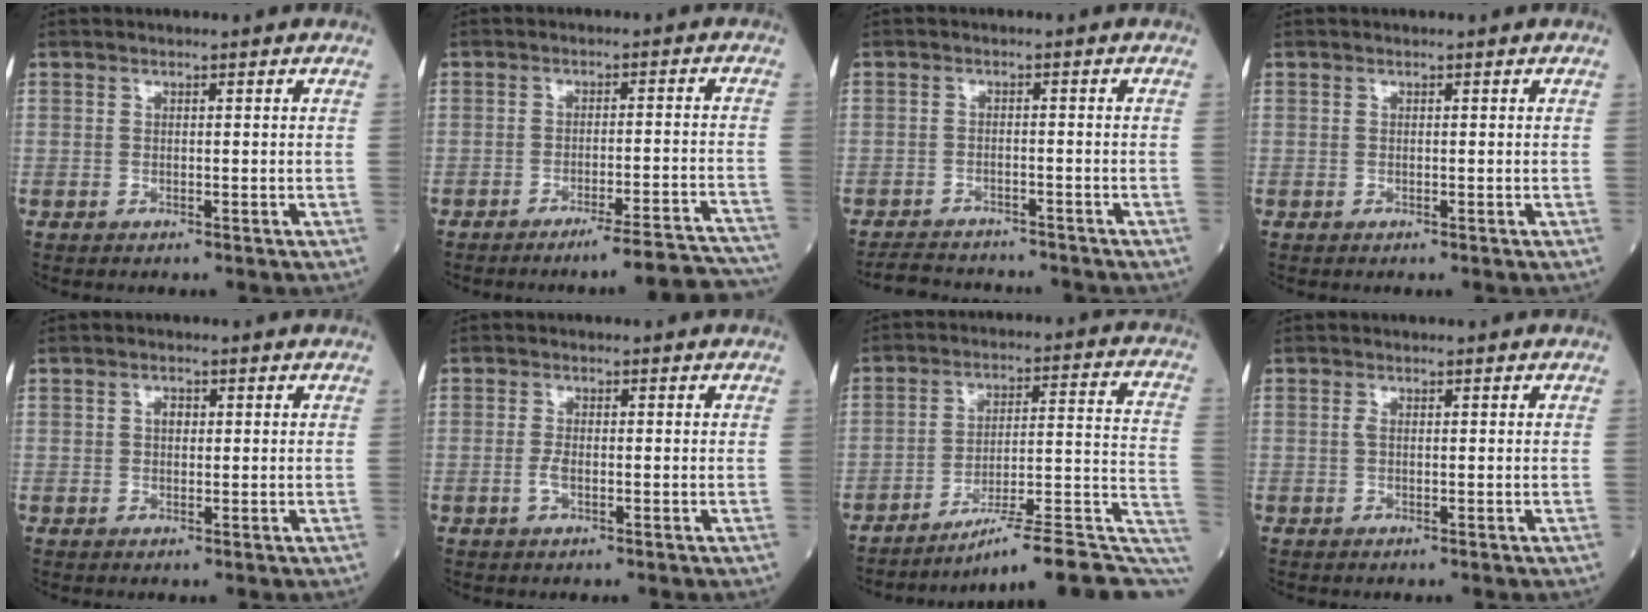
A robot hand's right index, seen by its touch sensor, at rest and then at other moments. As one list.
[{"total": 14.0, "force": [-13.2, -0.7, 4.6], "torque": [-0.011, 0.015, -0.166]}, {"total": 7.8, "force": [-7.3, 1.8, 1.8], "torque": [-0.025, 0.000, -0.108]}, {"total": 0.0}, {"total": 1.5, "force": [0.3, 1.0, 1.1], "torque": [-0.021, 0.005, 0.005]}, {"total": 1.7, "force": [-0.5, 0.6, 1.6], "torque": [-0.034, 0.001, -0.010]}, {"total": 17.5, "force": [-14.0, 0.9, 10.3], "torque": [-0.089, 0.041, -0.207]}, {"total": 0.7, "force": [0.1, 0.2, 0.6], "torque": [-0.017, 0.000, -0.001]}]